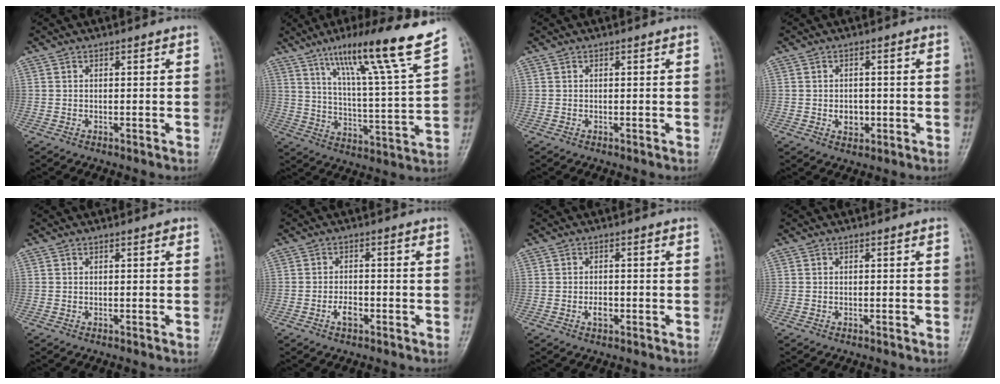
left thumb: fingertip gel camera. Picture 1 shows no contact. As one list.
[{"total": 18.0, "force": [12.3, 0.0, 13.2], "torque": [-0.193, -0.062, 0.195]}, {"total": 0.0}, {"total": 3.4, "force": [-0.6, 2.6, 2.0], "torque": [-0.017, 0.003, -0.005]}, {"total": 0.6, "force": [0.3, 0.2, 0.5], "torque": [-0.007, 0.000, 0.002]}, {"total": 2.8, "force": [-1.3, 1.6, 1.9], "torque": [-0.031, 0.008, -0.025]}, {"total": 2.1, "force": [-0.7, 1.3, 1.5], "torque": [-0.023, 0.002, -0.013]}, {"total": 0.0}]